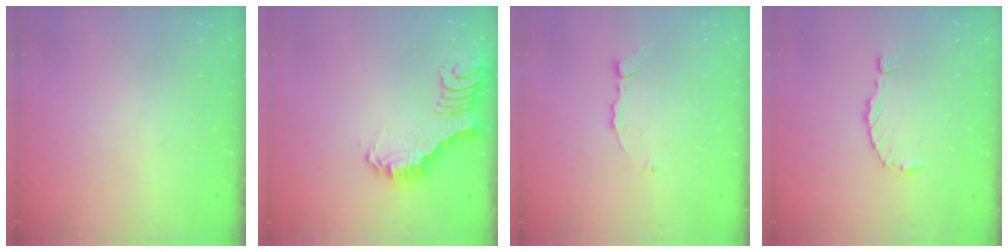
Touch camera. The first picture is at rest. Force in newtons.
{"total": 2.9, "press": 2.9, "slide": 0.1}
{"total": 5.2, "press": 5.2, "slide": 0.6}
{"total": 0.0}